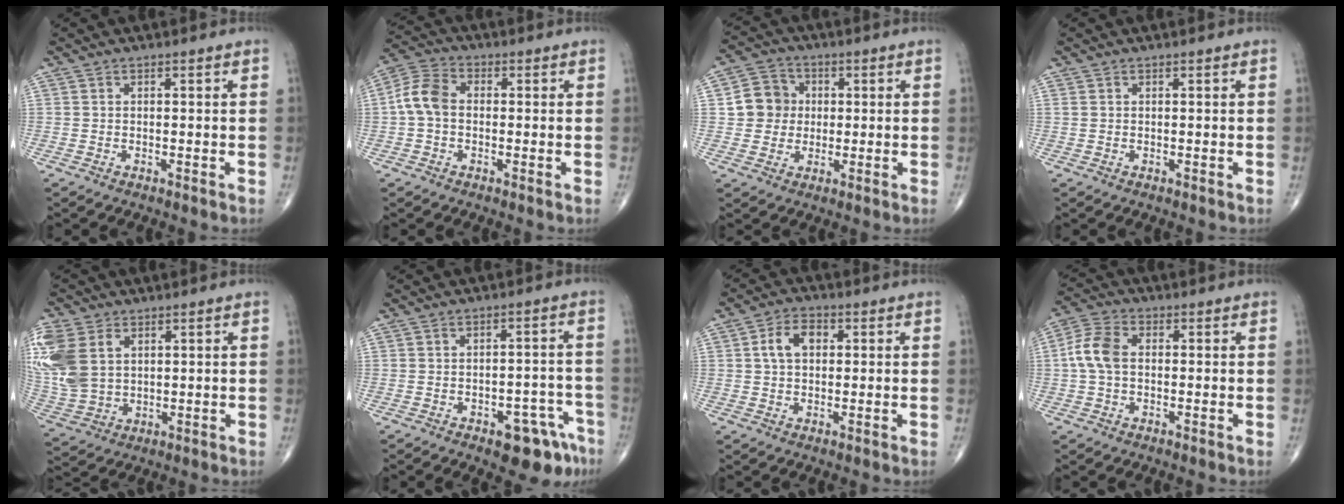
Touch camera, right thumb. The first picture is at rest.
{"total": 7.1, "force": [-0.5, 5.2, 4.8], "torque": [-0.088, 0.023, -0.022]}
{"total": 7.3, "force": [0.6, 6.8, 2.5], "torque": [-0.013, 0.008, 0.002]}
{"total": 0.6, "force": [0.2, 0.5, 0.4], "torque": [-0.011, 0.006, 0.007]}
{"total": 16.5, "force": [4.6, 11.6, 10.8], "torque": [-0.272, -0.002, 0.100]}
{"total": 9.4, "force": [-5.5, 4.3, 6.3], "torque": [-0.048, 0.044, -0.065]}
{"total": 5.7, "force": [1.2, 3.7, 4.2], "torque": [-0.071, 0.013, 0.015]}
{"total": 6.8, "force": [0.2, 4.3, 5.2], "torque": [-0.115, 0.019, -0.004]}